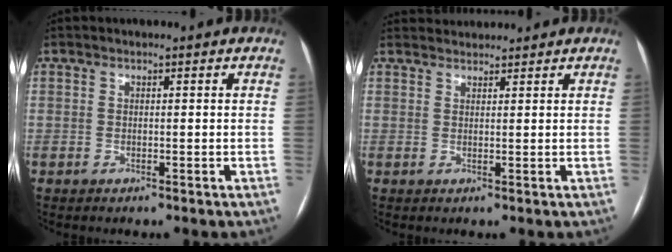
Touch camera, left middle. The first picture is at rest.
{"total": 2.9, "force": [2.8, 0.5, -0.1], "torque": [-0.001, 0.029, 0.051]}